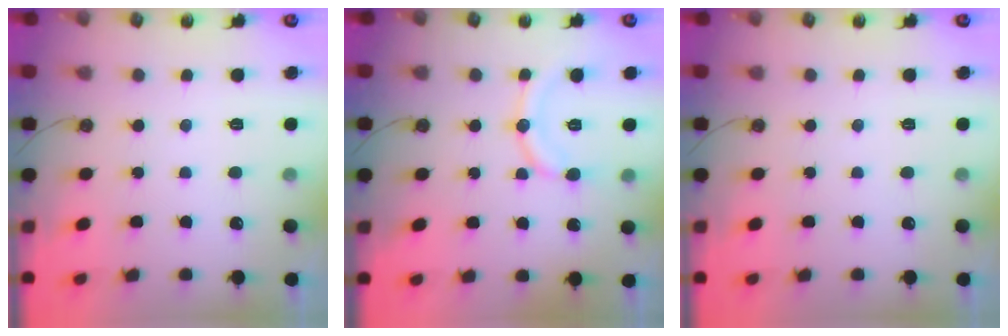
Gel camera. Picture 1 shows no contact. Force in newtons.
{"total": 10.3, "press": 10.3, "slide": 0.4}
{"total": 0.0}